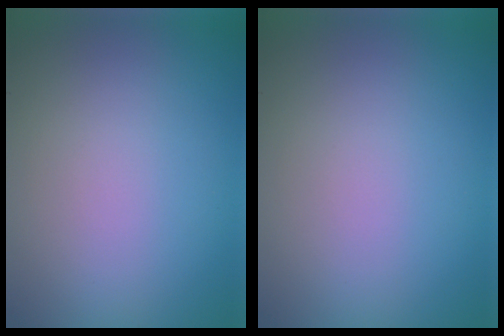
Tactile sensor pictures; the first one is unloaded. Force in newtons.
{"total": 0.0}